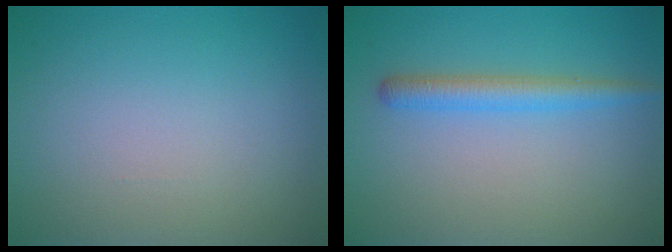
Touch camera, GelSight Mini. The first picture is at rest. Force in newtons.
{"total": 2.6, "press": 2.6, "slide": 0.1}